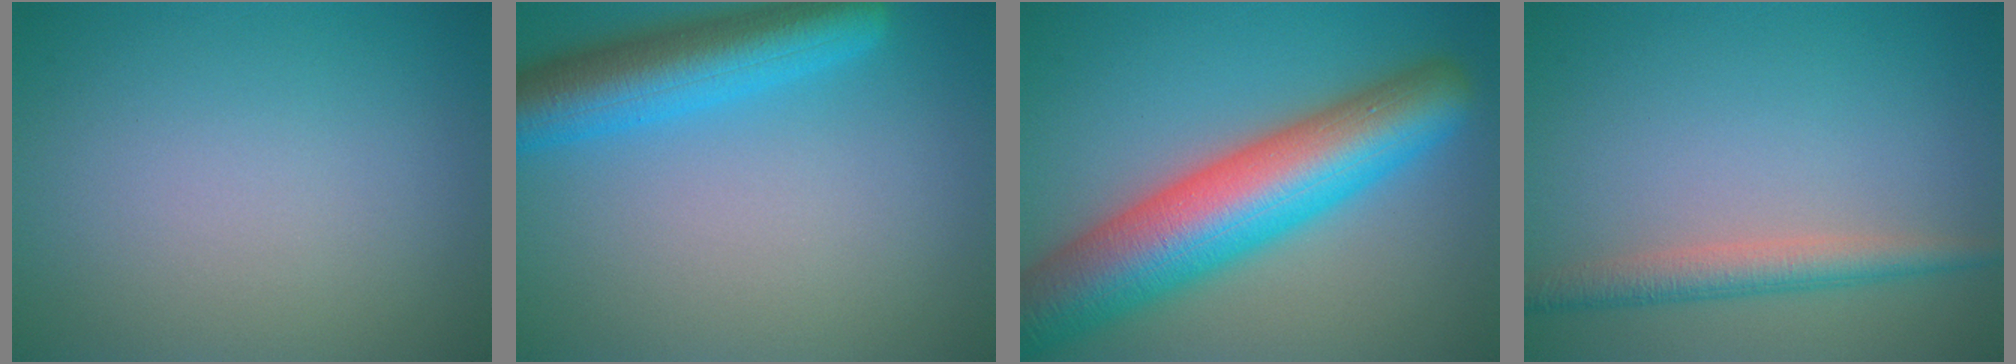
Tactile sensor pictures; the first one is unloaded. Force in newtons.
{"total": 7.0, "press": 7.0, "slide": 0.3}
{"total": 12.1, "press": 12.1, "slide": 0.4}
{"total": 3.0, "press": 3.0, "slide": 0.1}